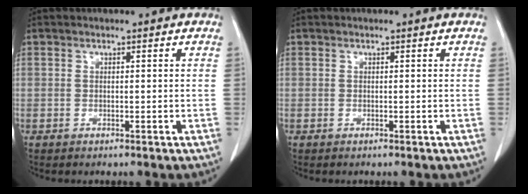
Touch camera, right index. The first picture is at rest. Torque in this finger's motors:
{"motor_torque": [0.00, 0.01, 0.00, 0.00]}